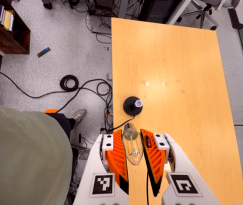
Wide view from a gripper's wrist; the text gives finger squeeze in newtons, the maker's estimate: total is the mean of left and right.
{"total": 20.6, "left": 22.7, "right": 18.4}